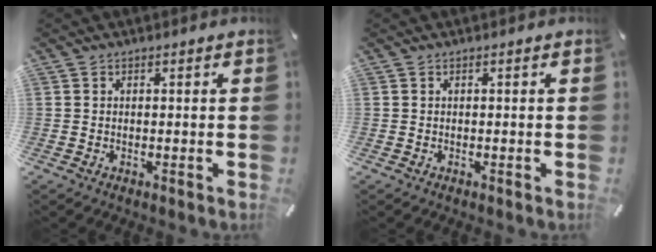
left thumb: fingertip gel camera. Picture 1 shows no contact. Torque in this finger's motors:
{"motor_torque": [0.00, 0.00, 0.00, 0.00, 0.00]}